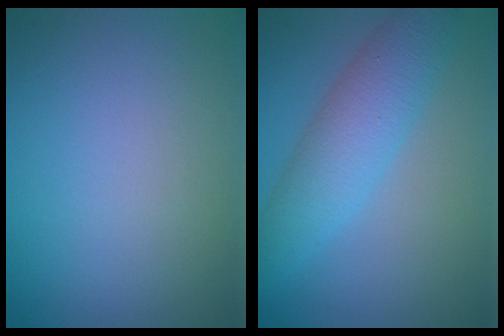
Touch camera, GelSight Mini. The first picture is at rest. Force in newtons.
{"total": 4.6, "press": 4.6, "slide": 0.1}